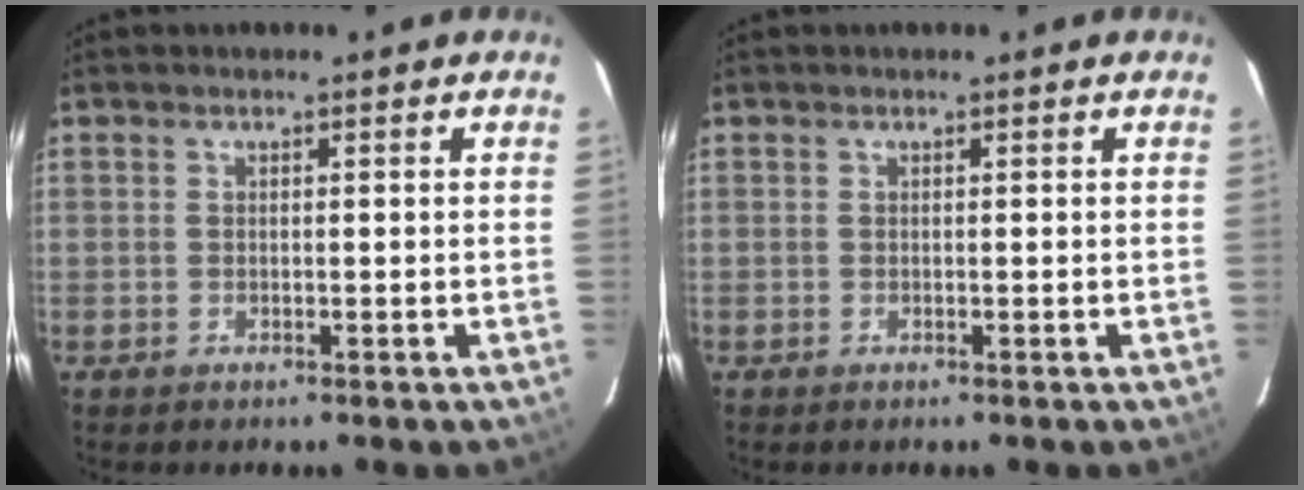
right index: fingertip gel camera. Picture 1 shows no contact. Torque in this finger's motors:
{"motor_torque": [0.00, 0.00, 0.01, 0.00]}